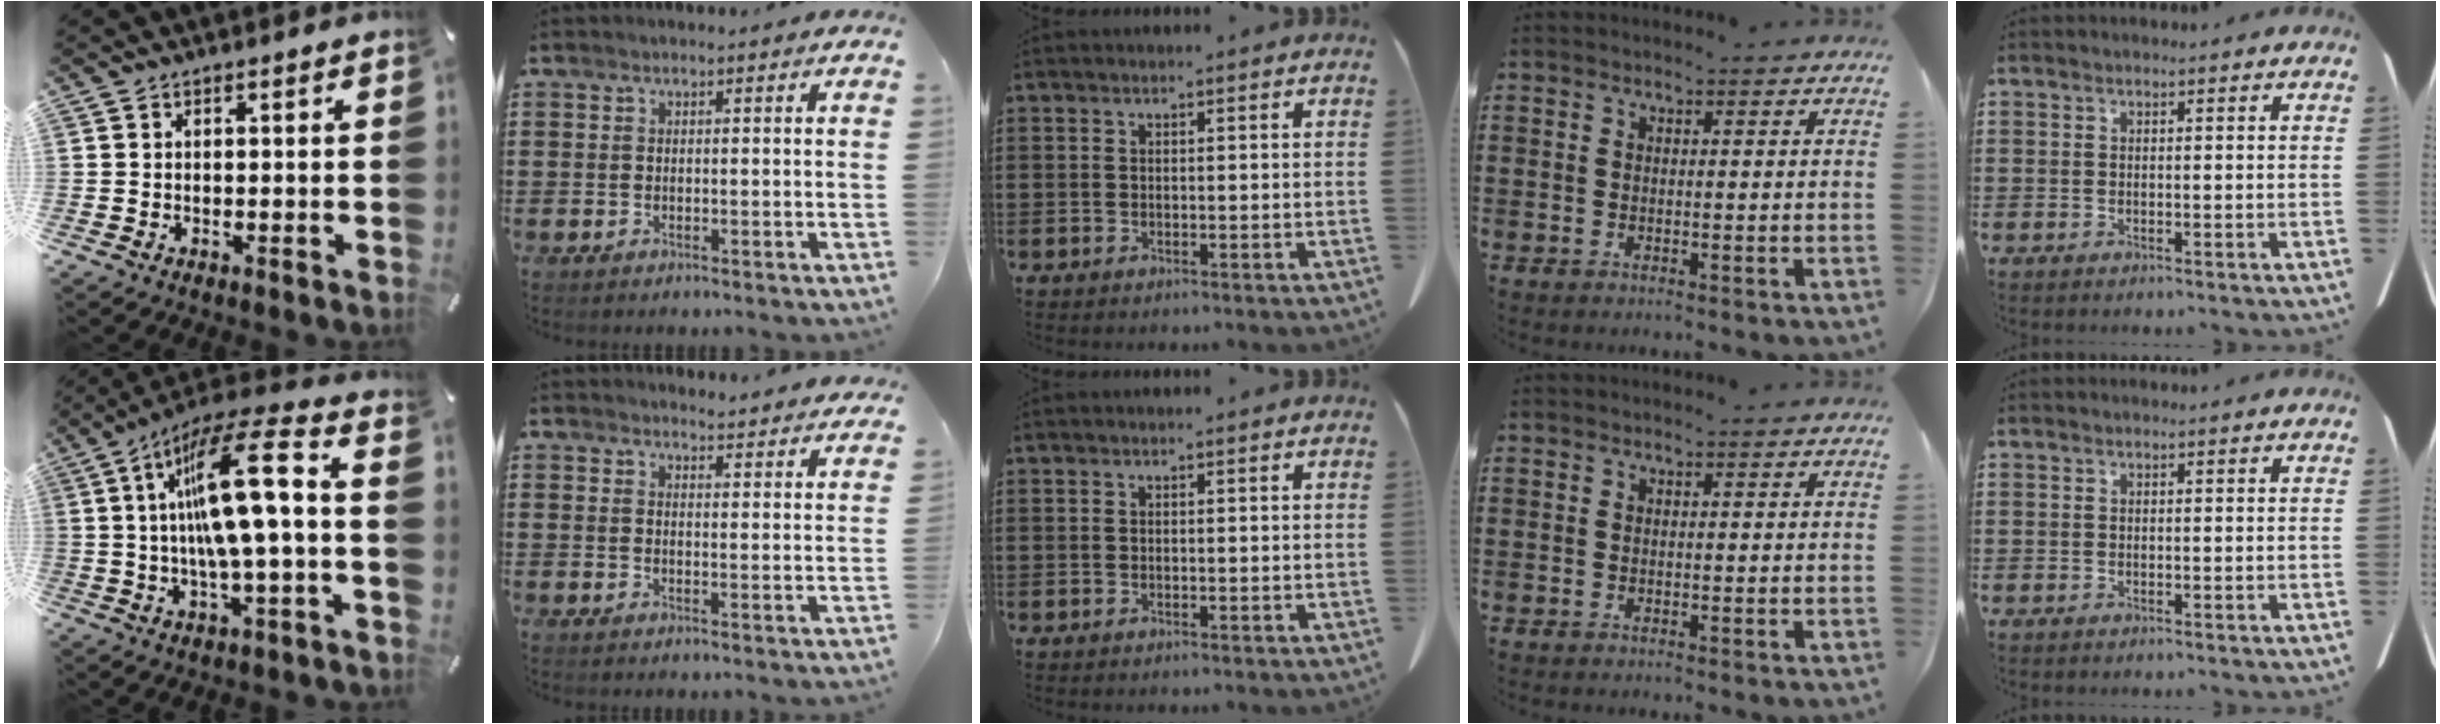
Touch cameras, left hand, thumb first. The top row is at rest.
{"thumb": {"total": 17.3, "force": [2.3, 2.9, 16.9], "torque": [-0.304, -0.014, 0.022]}, "index": {"total": 3.5, "force": [3.5, 0.3, 0.2], "torque": [-0.007, -0.015, 0.065]}}